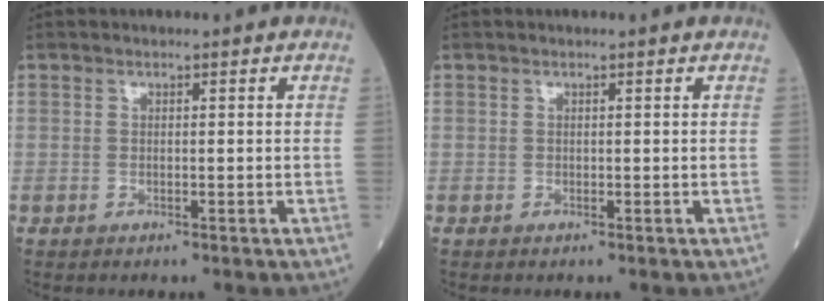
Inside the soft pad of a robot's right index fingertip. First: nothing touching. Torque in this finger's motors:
{"motor_torque": [0.00, 0.00, 0.00, 0.00]}